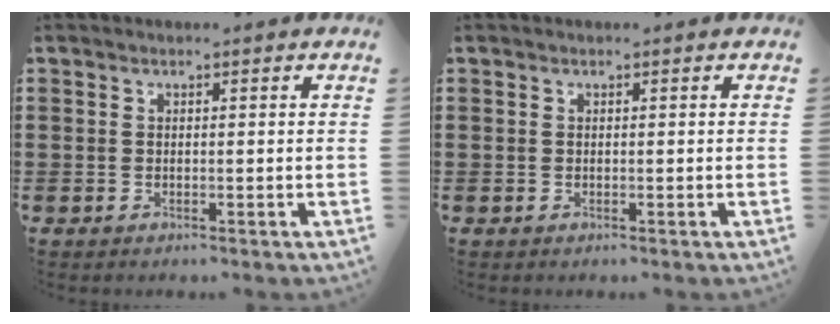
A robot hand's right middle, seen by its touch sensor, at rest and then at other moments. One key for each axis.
{"total": 0.0}